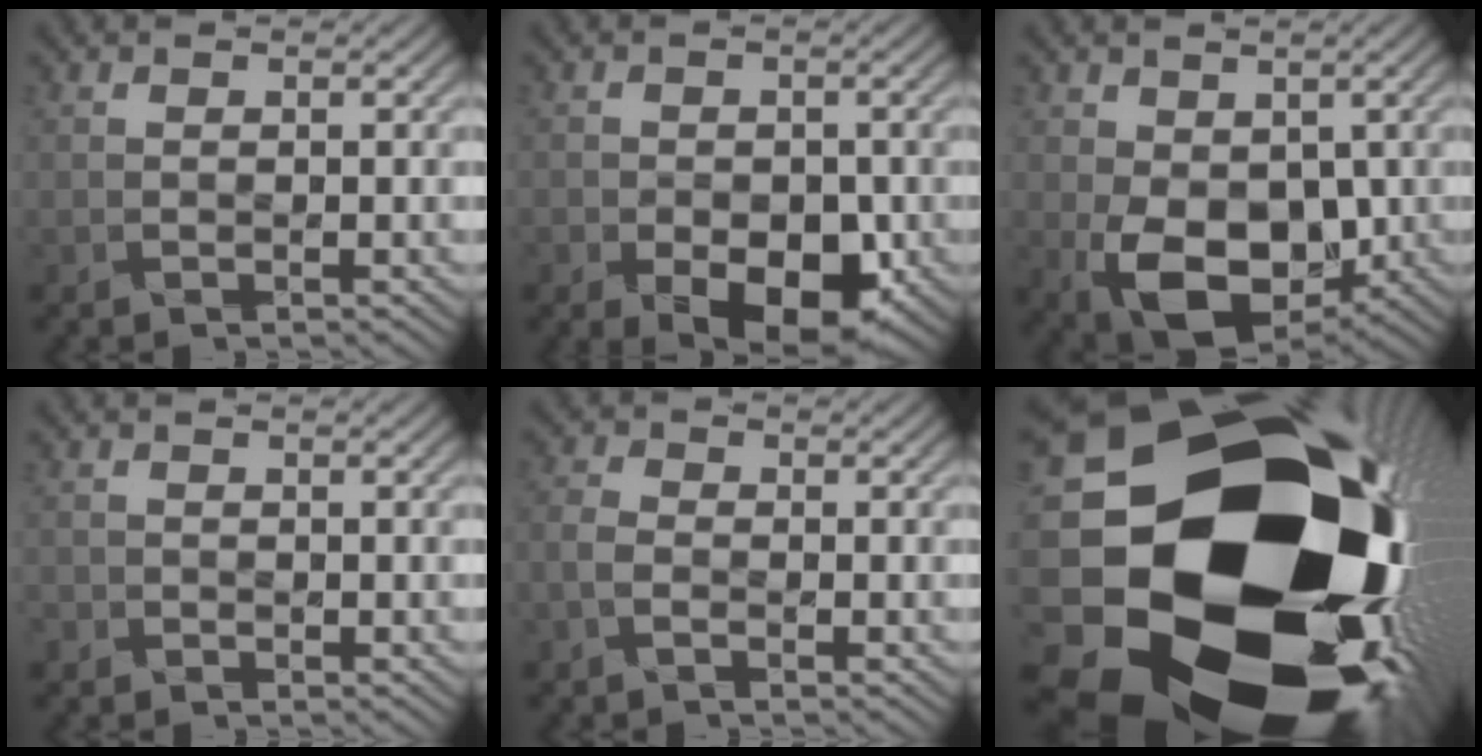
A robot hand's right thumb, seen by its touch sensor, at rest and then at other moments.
{"total": 9.1, "force": [-4.1, 5.8, 5.8], "torque": [-0.084, -0.020, -0.070]}
{"total": 11.0, "force": [-2.1, 7.1, 8.1], "torque": [-0.165, -0.025, -0.030]}
{"total": 1.3, "force": [-0.9, 1.0, 0.0], "torque": [-0.012, 0.007, -0.014]}
{"total": 2.2, "force": [-1.5, 0.7, 1.5], "torque": [-0.057, 0.004, -0.025]}
{"total": 24.1, "force": [-6.6, 19.0, 13.2], "torque": [-0.220, -0.060, -0.126]}